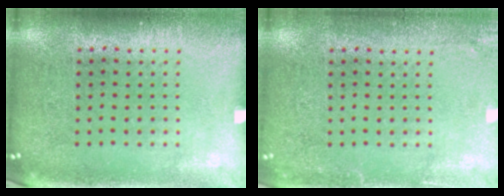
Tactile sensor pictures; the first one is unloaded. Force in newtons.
{"total": 2.0, "press": 1.9, "slide": 0.1}